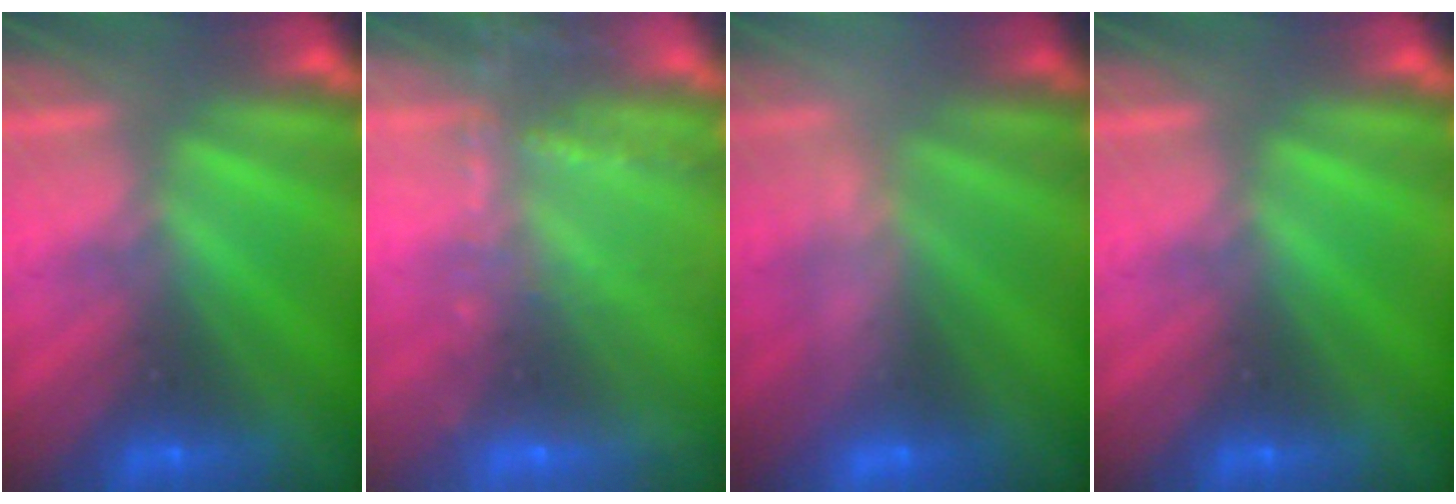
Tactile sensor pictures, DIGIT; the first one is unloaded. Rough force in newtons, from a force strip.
{"total": 7.2}
{"total": 2.4}
{"total": 0.0}